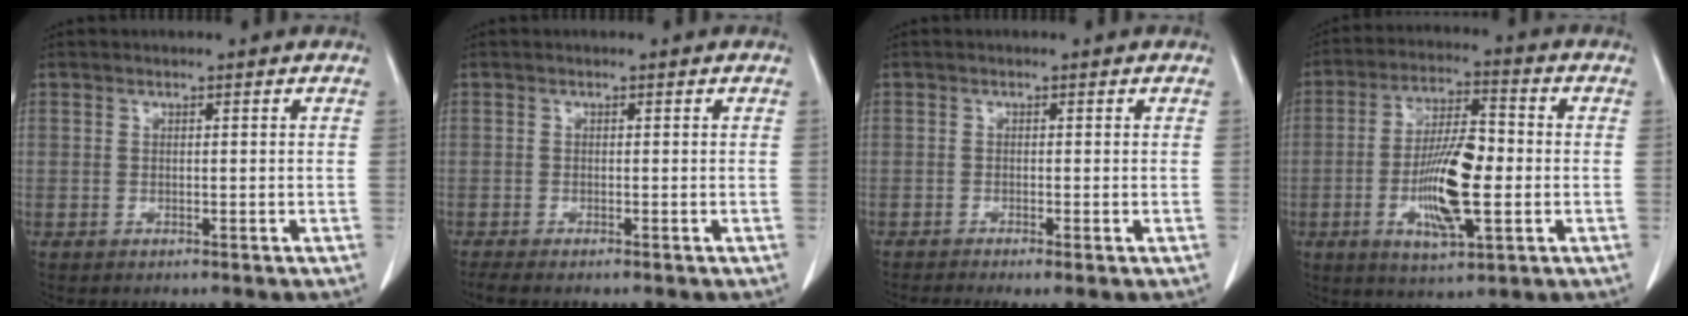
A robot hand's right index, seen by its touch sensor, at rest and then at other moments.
{"total": 2.2, "force": [-1.9, 0.0, 1.2], "torque": [-0.017, -0.005, -0.026]}
{"total": 3.7, "force": [-2.5, 0.5, 2.6], "torque": [-0.039, -0.010, -0.038]}
{"total": 12.3, "force": [-2.2, 3.0, 11.7], "torque": [-0.223, -0.002, -0.037]}